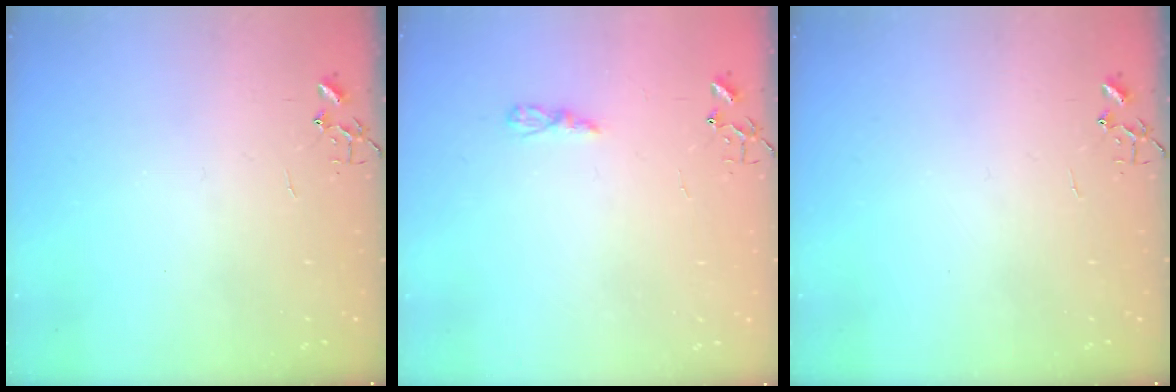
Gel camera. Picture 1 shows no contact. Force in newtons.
{"total": 3.5, "press": 3.5, "slide": 0.4}
{"total": 0.0}